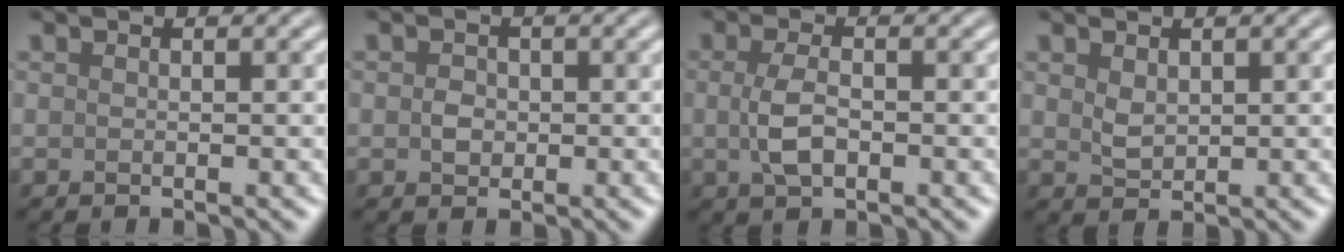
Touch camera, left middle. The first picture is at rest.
{"total": 1.5, "force": [-0.1, 1.3, 0.8], "torque": [-0.015, -0.002, -0.004]}
{"total": 3.0, "force": [-0.3, 1.5, 2.6], "torque": [-0.058, -0.003, -0.006]}
{"total": 1.7, "force": [0.6, 1.2, 1.1], "torque": [-0.024, -0.002, 0.017]}